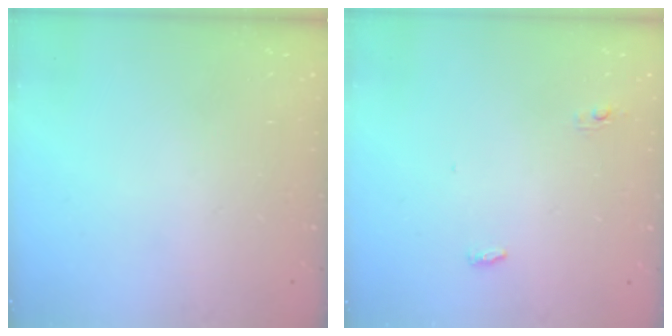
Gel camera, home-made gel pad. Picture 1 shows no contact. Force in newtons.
{"total": 3.6, "press": 3.5, "slide": 0.9}